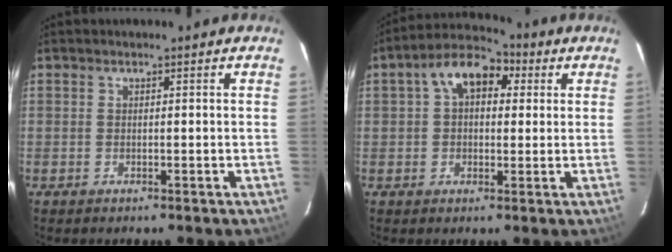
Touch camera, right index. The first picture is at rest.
{"total": 9.4, "force": [2.9, 6.1, 6.6], "torque": [-0.115, 0.041, 0.041]}